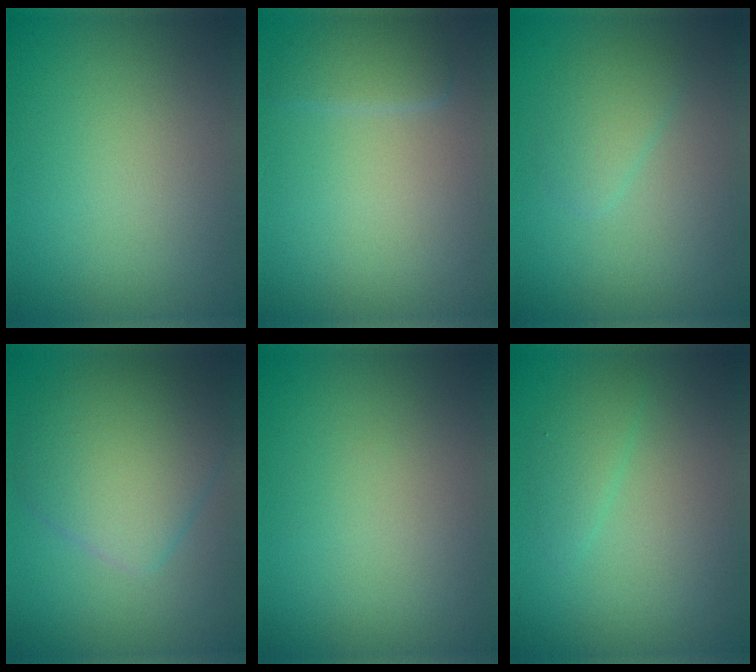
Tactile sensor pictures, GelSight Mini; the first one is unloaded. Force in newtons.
{"total": 2.0, "press": 2.0, "slide": 0.1}
{"total": 1.8, "press": 1.8, "slide": 0.1}
{"total": 5.9, "press": 5.9, "slide": 0.2}
{"total": 0.0}
{"total": 1.5, "press": 1.5, "slide": 0.1}